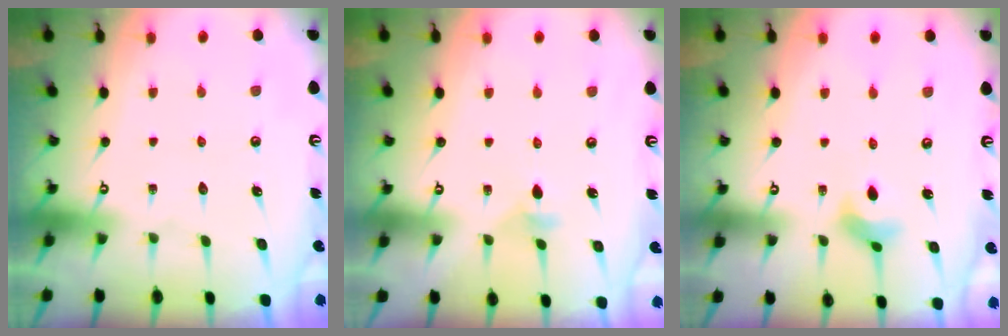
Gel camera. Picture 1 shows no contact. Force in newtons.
{"total": 3.8, "press": 3.7, "slide": 0.8}
{"total": 4.3, "press": 4.2, "slide": 0.7}